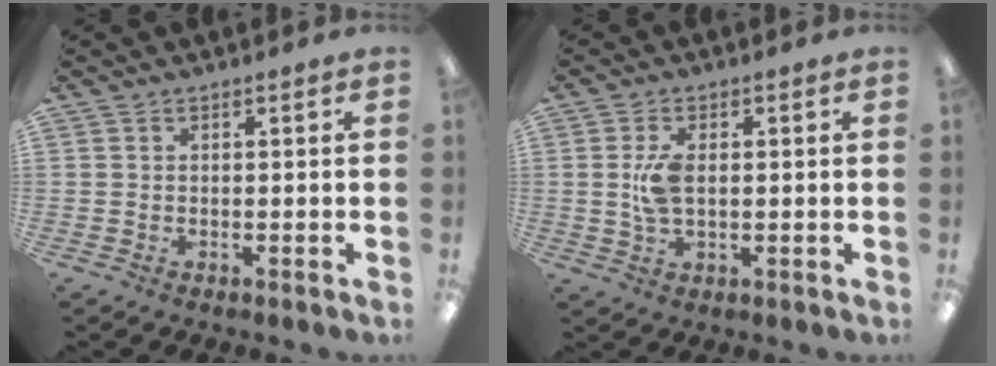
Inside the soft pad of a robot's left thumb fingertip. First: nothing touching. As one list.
[{"total": 6.7, "force": [0.6, 3.7, 5.5], "torque": [-0.113, 0.004, 0.004]}]